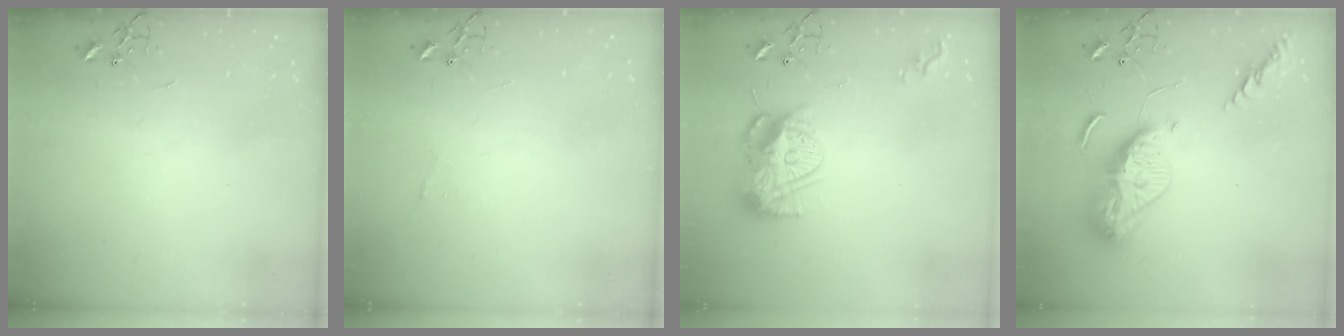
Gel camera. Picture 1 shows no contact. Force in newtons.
{"total": 3.7, "press": 3.6, "slide": 0.5}
{"total": 14.8, "press": 14.7, "slide": 1.4}
{"total": 16.9, "press": 16.8, "slide": 1.6}